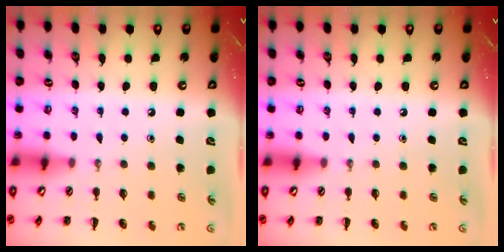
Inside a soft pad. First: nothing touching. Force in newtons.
{"total": 0.0}